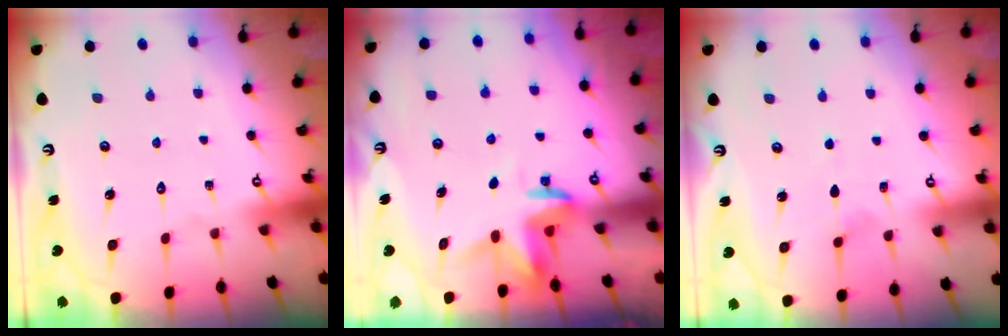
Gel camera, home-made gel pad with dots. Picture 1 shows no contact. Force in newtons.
{"total": 3.5, "press": 3.5, "slide": 0.2}
{"total": 3.4, "press": 3.0, "slide": 1.5}